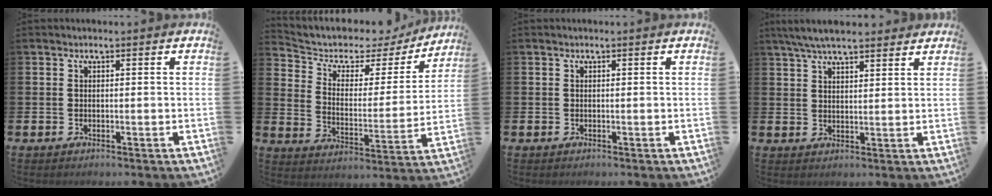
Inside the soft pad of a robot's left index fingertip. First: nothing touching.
{"total": 5.4, "force": [4.3, 2.9, 1.5], "torque": [-0.061, -0.033, 0.064]}
{"total": 0.0}
{"total": 5.7, "force": [5.1, 1.1, 2.1], "torque": [-0.050, -0.012, 0.094]}